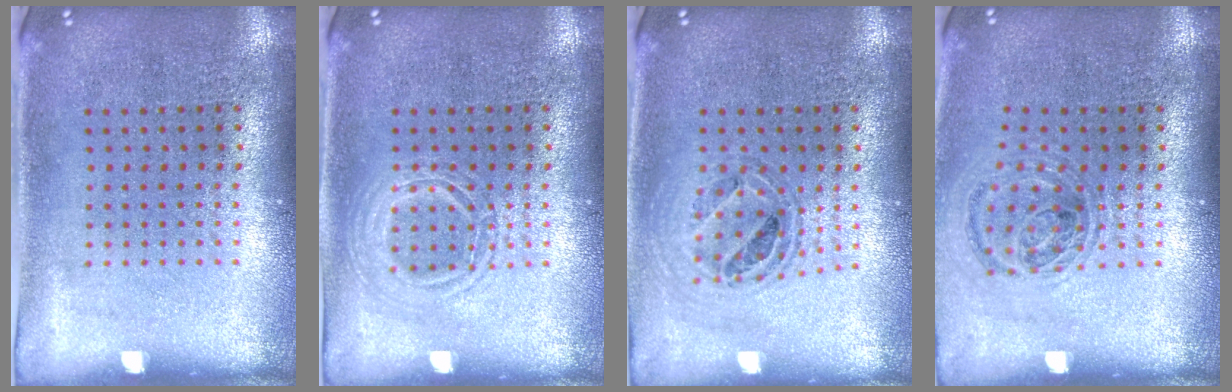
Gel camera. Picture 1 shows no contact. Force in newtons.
{"total": 2.0, "press": 2.0, "slide": 0.3}
{"total": 0.8, "press": 0.8, "slide": 0.1}
{"total": 1.0, "press": 1.0, "slide": 0.1}